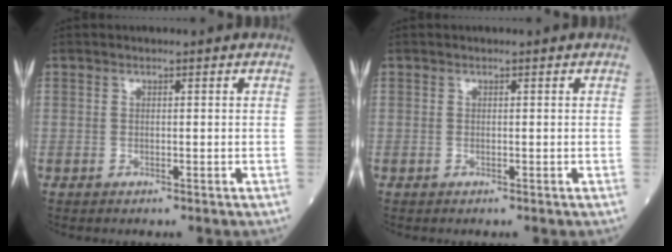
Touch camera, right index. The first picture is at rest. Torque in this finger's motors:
{"motor_torque": [0.00, 0.09, -0.04, 0.00]}